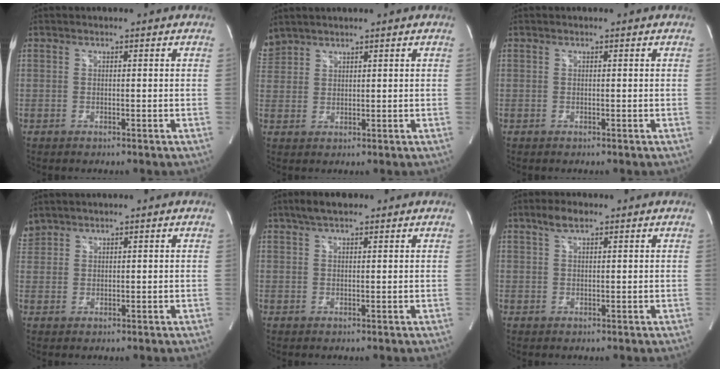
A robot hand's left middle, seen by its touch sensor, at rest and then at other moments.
{"total": 3.7, "force": [3.5, 1.2, 0.3], "torque": [-0.018, 0.020, 0.079]}
{"total": 0.0}
{"total": 2.7, "force": [2.5, 1.0, 0.1], "torque": [-0.009, 0.018, 0.055]}
{"total": 4.2, "force": [3.0, 1.3, 2.6], "torque": [-0.054, 0.019, 0.052]}
{"total": 2.7, "force": [1.8, 1.1, 1.7], "torque": [-0.034, 0.009, 0.036]}